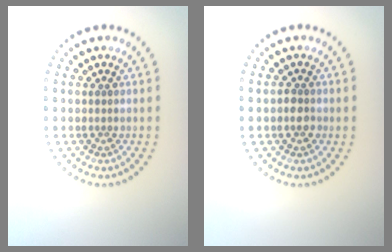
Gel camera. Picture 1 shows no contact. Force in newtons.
{"total": 1.3, "press": 1.3, "slide": 0.4}